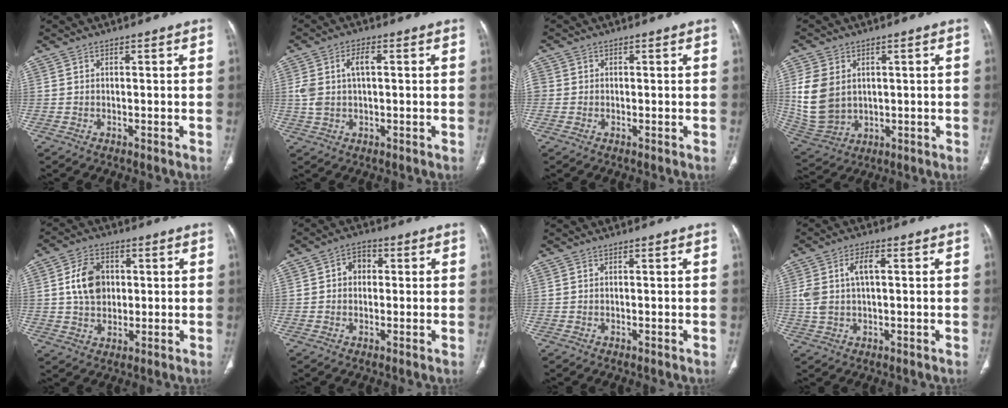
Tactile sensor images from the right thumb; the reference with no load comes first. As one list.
[{"total": 5.8, "force": [1.0, 2.9, 4.9], "torque": [-0.113, 0.016, 0.021]}, {"total": 2.3, "force": [-0.1, 2.2, 0.8], "torque": [-0.011, 0.007, -0.002]}, {"total": 11.2, "force": [1.9, 8.6, 7.0], "torque": [-0.134, -0.010, 0.059]}, {"total": 8.8, "force": [1.3, 6.6, 5.8], "torque": [-0.081, 0.001, 0.022]}, {"total": 4.2, "force": [0.5, 3.3, 2.4], "torque": [-0.016, 0.012, -0.001]}, {"total": 0.0}, {"total": 6.7, "force": [1.2, 3.3, 5.7], "torque": [-0.126, 0.016, 0.026]}]